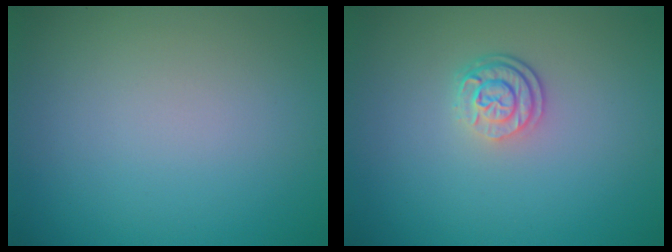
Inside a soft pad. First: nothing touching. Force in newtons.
{"total": 2.6, "press": 2.0, "slide": 1.6}